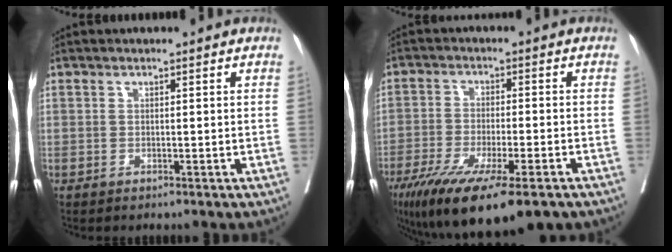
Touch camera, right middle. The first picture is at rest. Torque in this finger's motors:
{"motor_torque": [1.25, -0.89, 0.35, 0.19]}